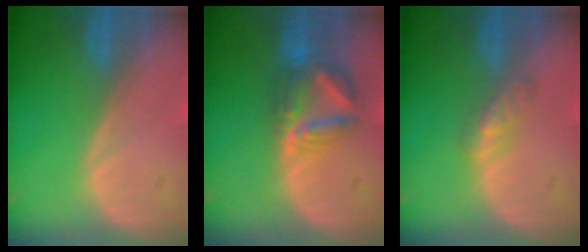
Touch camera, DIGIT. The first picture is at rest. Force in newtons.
{"total": 7.0, "press": 6.6, "slide": 2.3}
{"total": 3.1, "press": 2.8, "slide": 1.3}